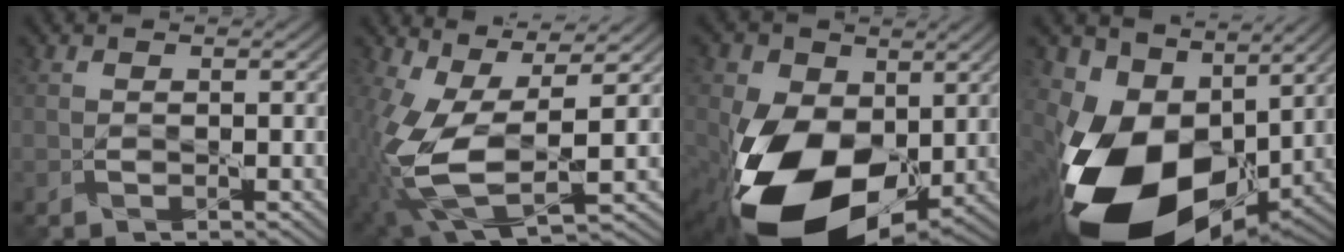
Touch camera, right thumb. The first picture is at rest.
{"total": 12.5, "force": [-1.1, 5.9, 11.0], "torque": [-0.264, -0.023, -0.011]}
{"total": 17.7, "force": [-2.8, 11.6, 13.1], "torque": [-0.265, -0.040, -0.046]}
{"total": 17.8, "force": [-1.1, 12.6, 12.5], "torque": [-0.283, -0.041, 0.004]}